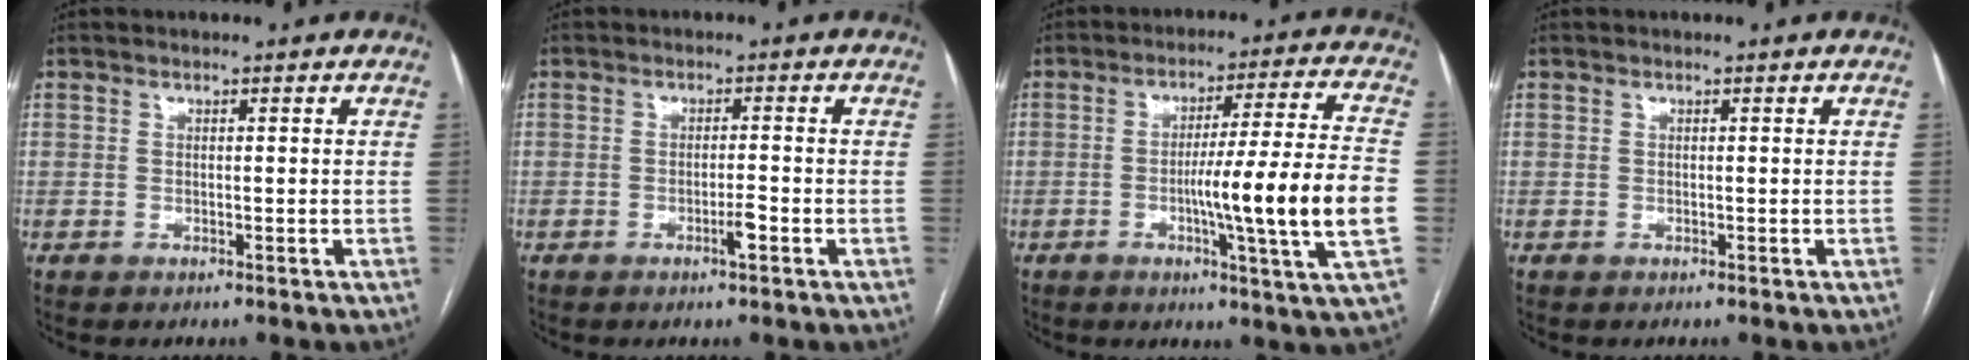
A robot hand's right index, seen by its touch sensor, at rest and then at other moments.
{"total": 2.0, "force": [-1.1, -0.1, 1.7], "torque": [-0.027, -0.002, -0.019]}
{"total": 15.6, "force": [-2.9, -1.6, 15.3], "torque": [-0.242, -0.010, -0.051]}
{"total": 0.0}